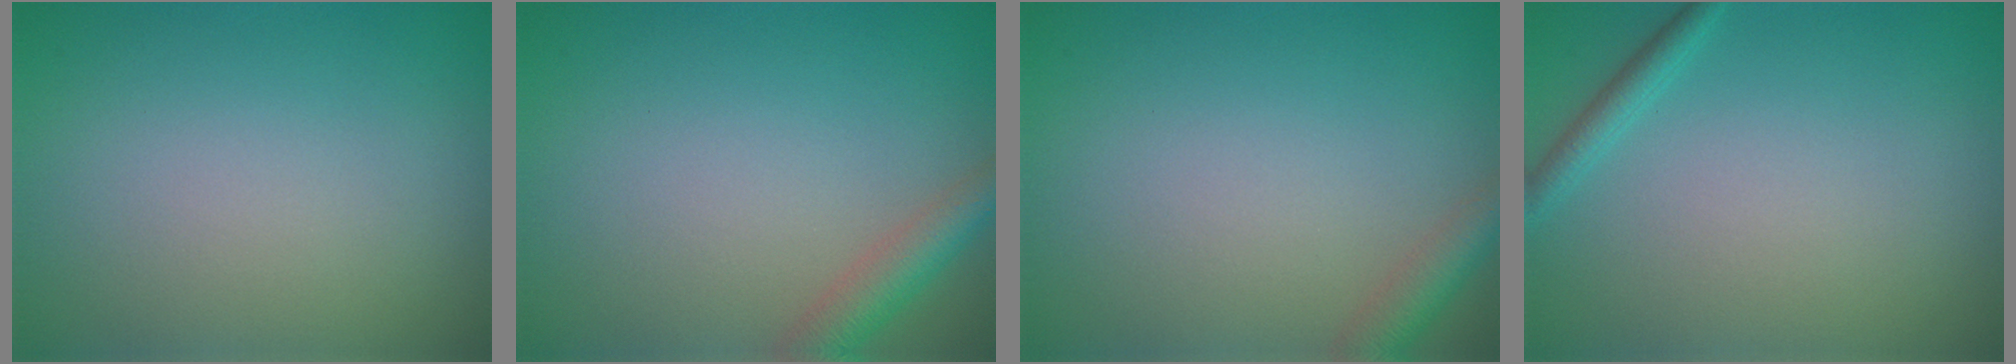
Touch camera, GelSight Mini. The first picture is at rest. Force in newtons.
{"total": 2.9, "press": 2.9, "slide": 0.1}
{"total": 2.4, "press": 2.4, "slide": 0.2}
{"total": 1.4, "press": 1.4, "slide": 0.1}